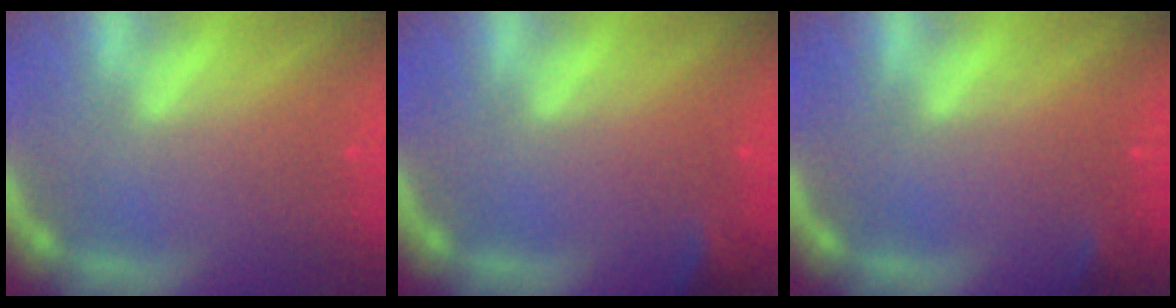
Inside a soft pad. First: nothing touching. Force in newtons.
{"total": 1.4}
{"total": 0.9}